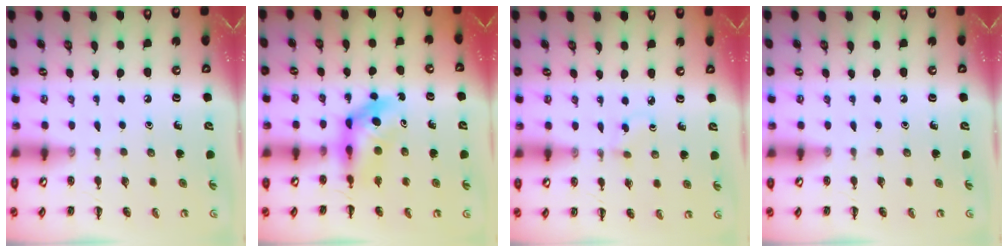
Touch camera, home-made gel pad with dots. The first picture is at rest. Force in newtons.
{"total": 6.0, "press": 5.8, "slide": 1.4}
{"total": 1.8, "press": 1.6, "slide": 0.8}
{"total": 0.0}